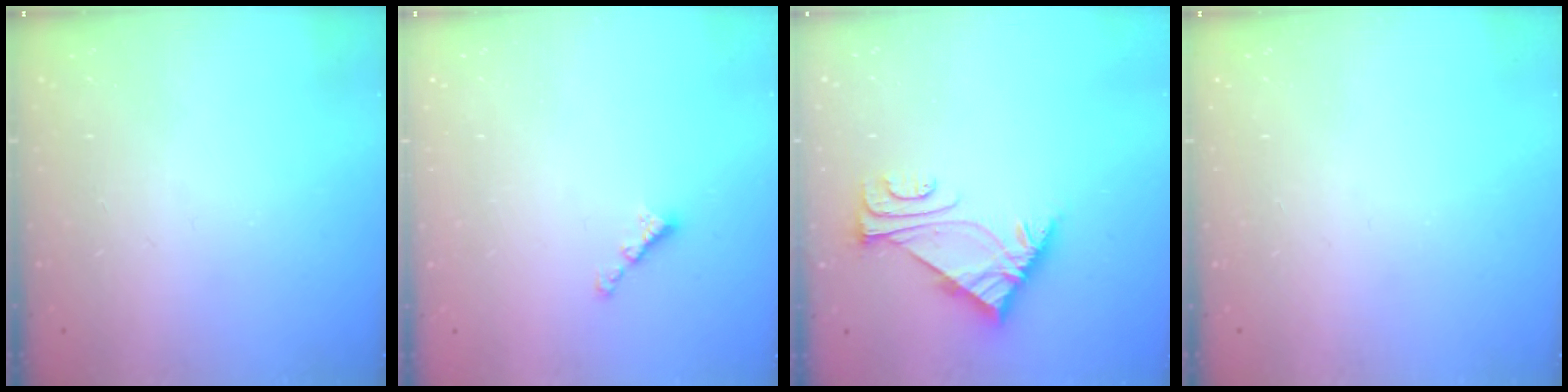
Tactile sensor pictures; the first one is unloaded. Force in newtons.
{"total": 2.3, "press": 2.3, "slide": 0.4}
{"total": 6.0, "press": 5.9, "slide": 0.8}
{"total": 0.0}